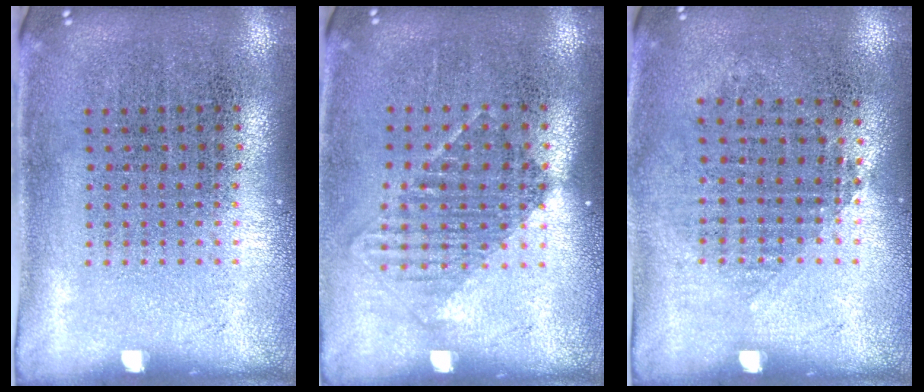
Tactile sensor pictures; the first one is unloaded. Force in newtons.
{"total": 1.3, "press": 1.1, "slide": 0.7}
{"total": 0.9, "press": 0.8, "slide": 0.4}